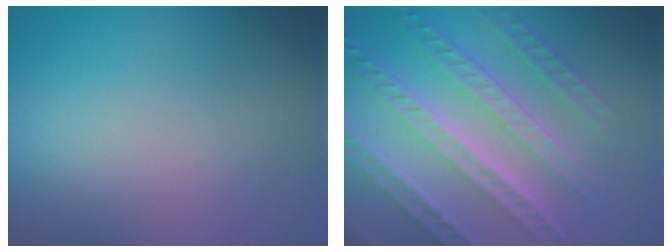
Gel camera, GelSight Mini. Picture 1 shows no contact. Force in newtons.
{"total": 8.0, "press": 5.6, "slide": 5.8}